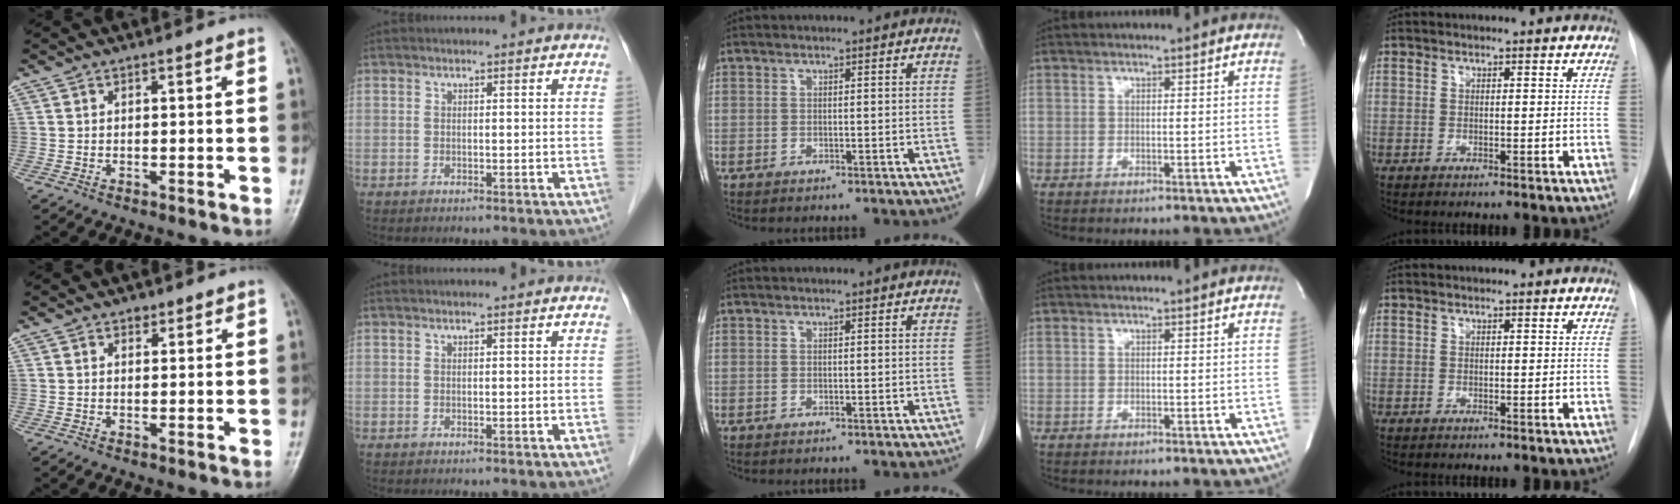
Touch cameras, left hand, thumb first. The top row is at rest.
{"thumb": {"total": 1.2, "force": [0.8, 0.8, 0.4], "torque": [0.003, -0.005, 0.010]}}